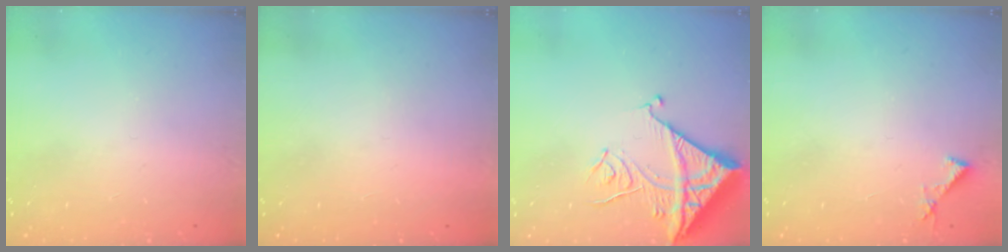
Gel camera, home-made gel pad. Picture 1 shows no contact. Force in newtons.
{"total": 1.5, "press": 1.5, "slide": 0.1}
{"total": 13.7, "press": 13.6, "slide": 1.1}
{"total": 3.6, "press": 3.6, "slide": 0.3}